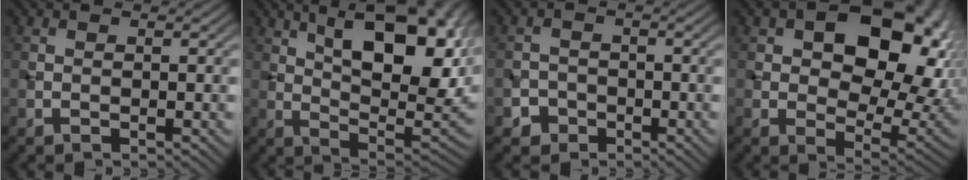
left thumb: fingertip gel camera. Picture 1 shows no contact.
{"total": 15.9, "force": [6.6, 6.3, 13.1], "torque": [-0.212, 0.003, 0.112]}
{"total": 2.1, "force": [-1.4, 1.6, 0.4], "torque": [0.001, 0.004, -0.030]}
{"total": 16.4, "force": [5.2, 9.8, 12.1], "torque": [-0.151, 0.001, 0.083]}